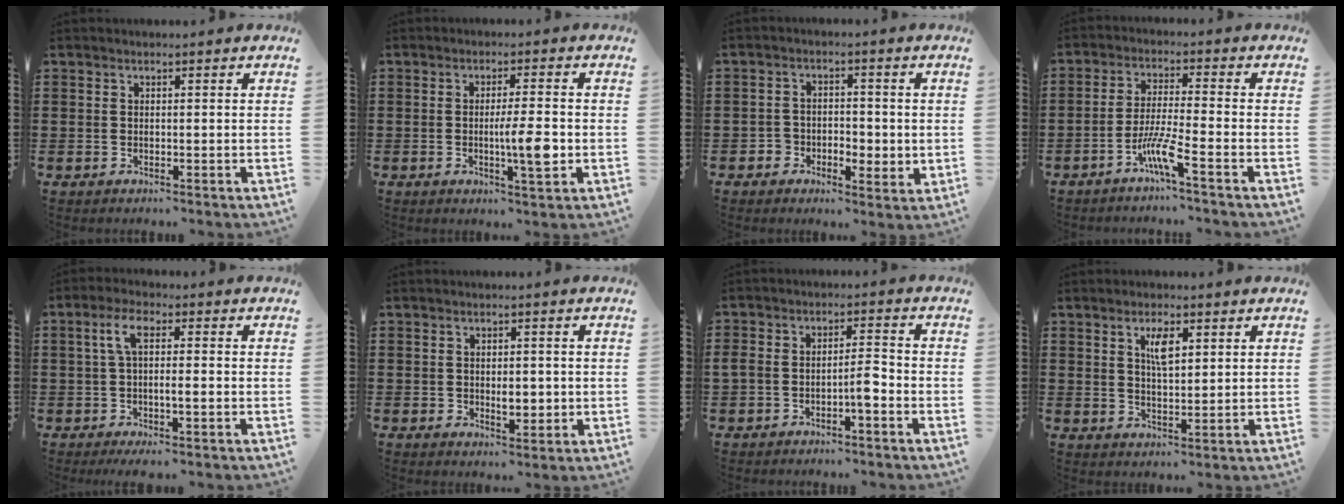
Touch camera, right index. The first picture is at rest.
{"total": 6.1, "force": [-1.0, 0.7, 6.0], "torque": [-0.107, -0.008, -0.020]}
{"total": 3.1, "force": [-0.9, 2.8, 0.9], "torque": [-0.029, 0.008, -0.021]}
{"total": 6.5, "force": [-4.0, 0.0, 5.1], "torque": [-0.113, -0.011, -0.078]}
{"total": 4.7, "force": [-0.5, 0.9, 4.6], "torque": [-0.092, 0.007, -0.016]}
{"total": 3.1, "force": [-0.3, 1.9, 2.5], "torque": [-0.042, 0.001, -0.008]}
{"total": 4.4, "force": [-2.1, 1.8, 3.4], "torque": [-0.061, 0.012, -0.041]}
{"total": 3.9, "force": [1.7, 1.4, 3.2], "torque": [-0.054, 0.000, 0.024]}